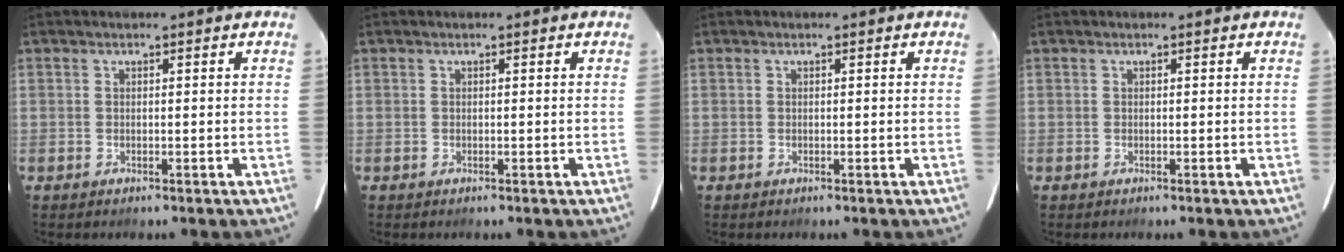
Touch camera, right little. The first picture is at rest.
{"total": 0.0}
{"total": 0.0}
{"total": 0.0}